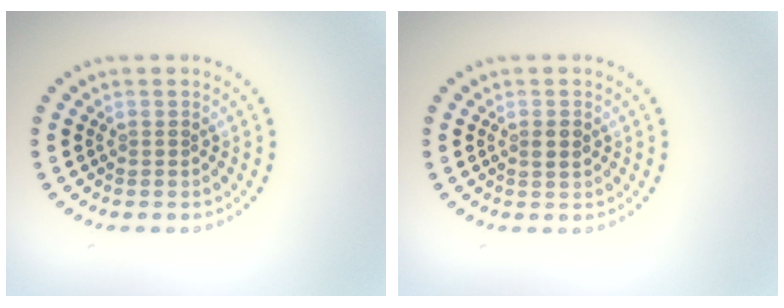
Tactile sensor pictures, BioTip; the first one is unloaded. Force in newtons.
{"total": 1.1, "press": 1.1, "slide": 0.3}